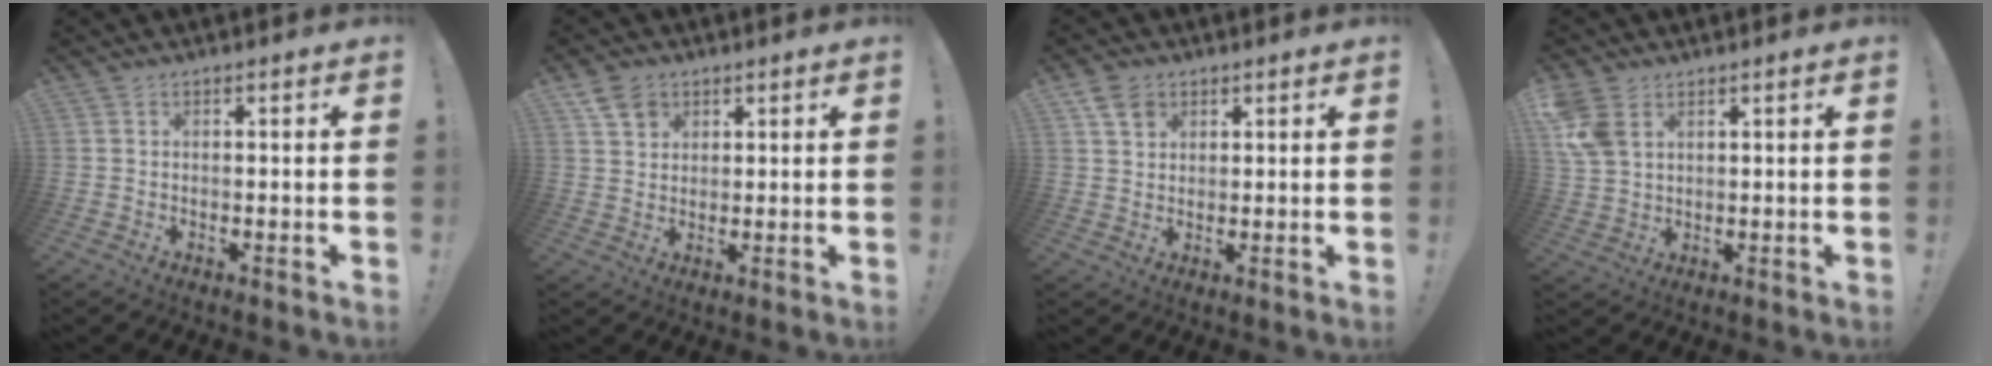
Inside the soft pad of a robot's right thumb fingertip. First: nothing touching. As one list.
[{"total": 6.0, "force": [3.7, 4.3, 2.0], "torque": [-0.029, -0.014, 0.069]}, {"total": 5.2, "force": [3.0, 3.8, 1.9], "torque": [-0.030, -0.006, 0.058]}, {"total": 7.7, "force": [3.5, 5.2, 4.6], "torque": [-0.095, -0.005, 0.070]}]